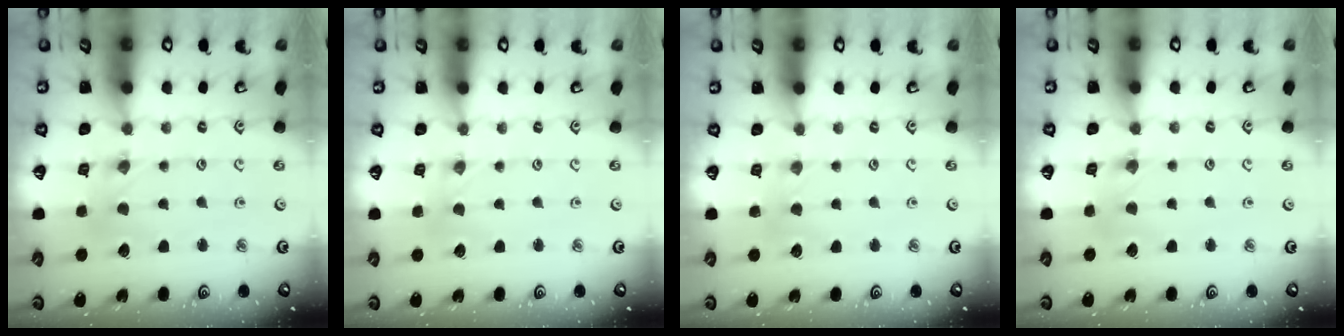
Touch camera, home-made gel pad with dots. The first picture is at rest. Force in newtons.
{"total": 0.0}
{"total": 2.3, "press": 2.3, "slide": 0.4}
{"total": 1.3, "press": 1.3, "slide": 0.3}